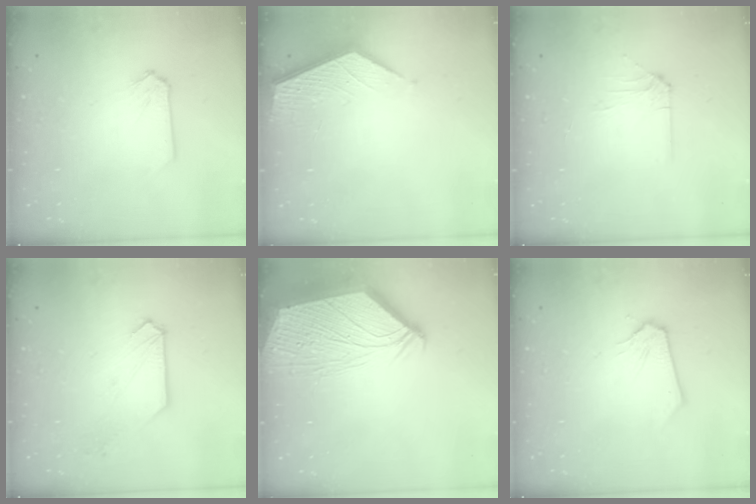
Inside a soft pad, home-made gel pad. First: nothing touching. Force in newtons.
{"total": 3.6, "press": 3.5, "slide": 0.3}
{"total": 3.5, "press": 3.4, "slide": 0.8}
{"total": 1.8, "press": 1.8, "slide": 0.1}
{"total": 8.2, "press": 8.1, "slide": 1.0}
{"total": 0.0}